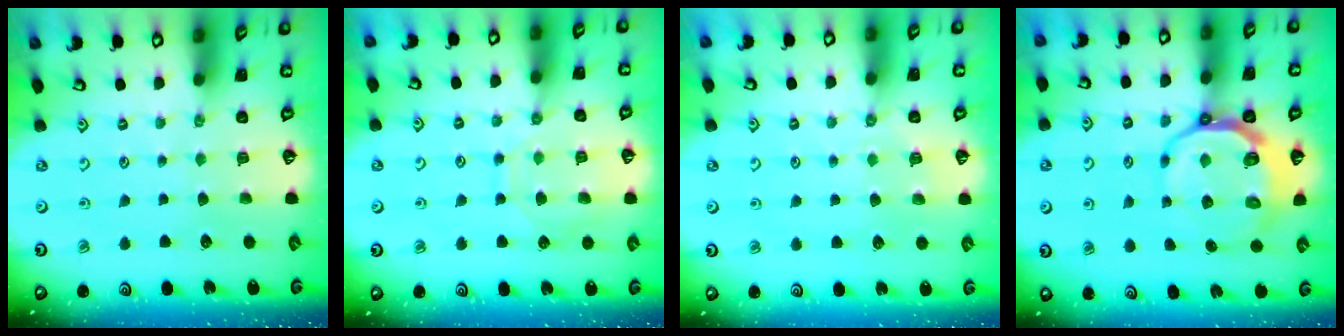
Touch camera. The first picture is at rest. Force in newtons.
{"total": 10.3, "press": 10.2, "slide": 0.9}
{"total": 3.8, "press": 3.6, "slide": 0.9}
{"total": 9.8, "press": 9.2, "slide": 3.5}